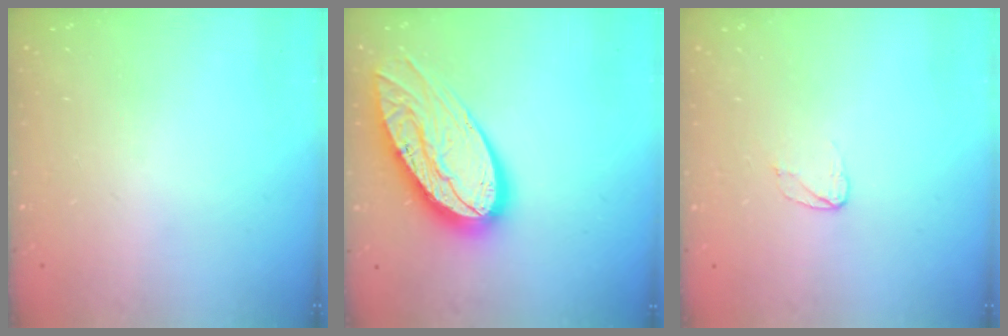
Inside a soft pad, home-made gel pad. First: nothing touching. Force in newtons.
{"total": 22.4, "press": 22.3, "slide": 1.7}
{"total": 4.1, "press": 4.1, "slide": 0.4}